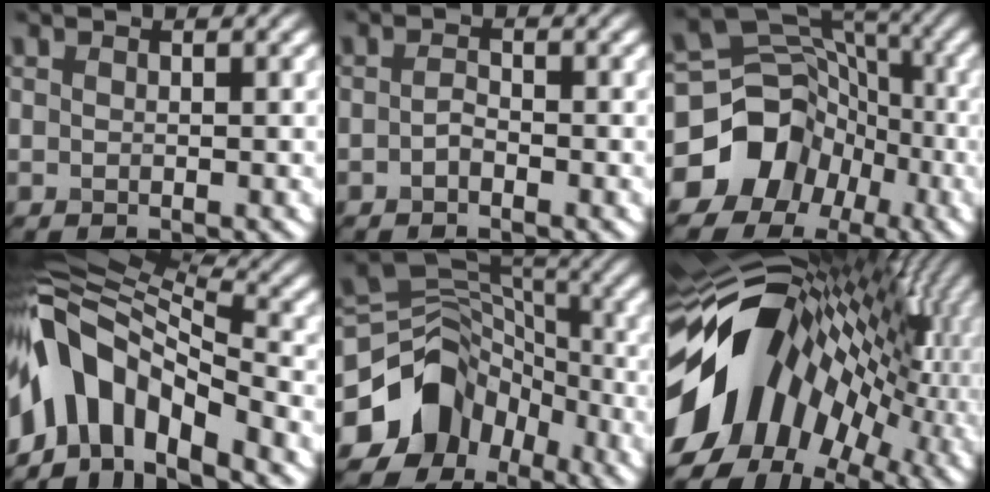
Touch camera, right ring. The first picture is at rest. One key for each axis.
{"total": 1.0, "fx": -0.6, "fy": 0.4, "fz": 0.7, "tx": -0.015, "ty": 0.001, "tz": -0.013}
{"total": 10.4, "fx": -4.4, "fy": 8.8, "fz": 3.4, "tx": -0.052, "ty": 0.007, "tz": -0.091}
{"total": 11.4, "fx": -5.2, "fy": 6.1, "fz": 8.2, "tx": -0.147, "ty": 0.016, "tz": -0.102}
{"total": 10.6, "fx": -5.0, "fy": 8.1, "fz": 4.6, "tx": -0.078, "ty": -0.001, "tz": -0.094}
{"total": 17.1, "fx": -2.0, "fy": 11.6, "fz": 12.4, "tx": -0.218, "ty": 0.026, "tz": -0.052}